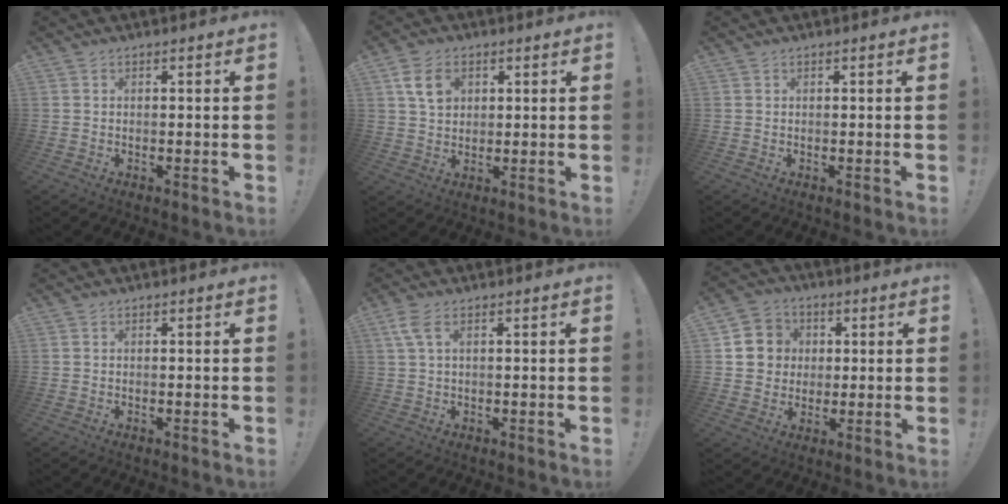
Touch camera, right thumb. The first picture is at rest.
{"total": 7.9, "force": [2.9, 5.6, 4.6], "torque": [-0.084, 0.002, 0.056]}
{"total": 0.0}
{"total": 0.0}
{"total": 3.9, "force": [1.6, 1.5, 3.3], "torque": [-0.072, 0.004, 0.031]}
{"total": 8.9, "force": [1.2, 8.6, 2.1], "torque": [-0.030, 0.005, 0.031]}